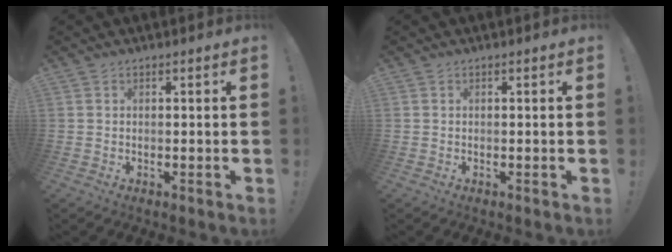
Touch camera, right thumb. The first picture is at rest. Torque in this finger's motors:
{"motor_torque": [-0.01, -0.01, 0.00, 0.00, 0.00]}